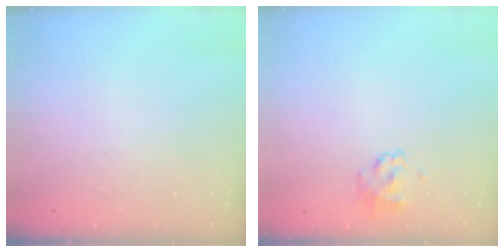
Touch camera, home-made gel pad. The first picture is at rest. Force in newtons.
{"total": 1.5, "press": 1.3, "slide": 0.6}